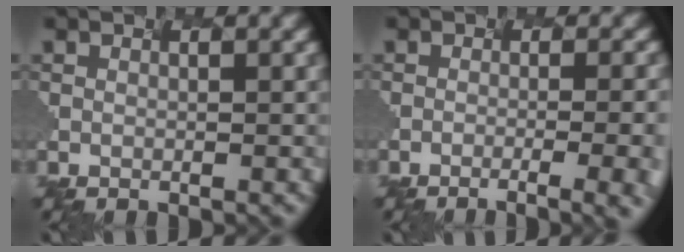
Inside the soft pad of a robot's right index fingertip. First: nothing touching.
{"total": 8.1, "force": [-3.1, 3.0, 6.9], "torque": [-0.046, 0.001, -0.002]}